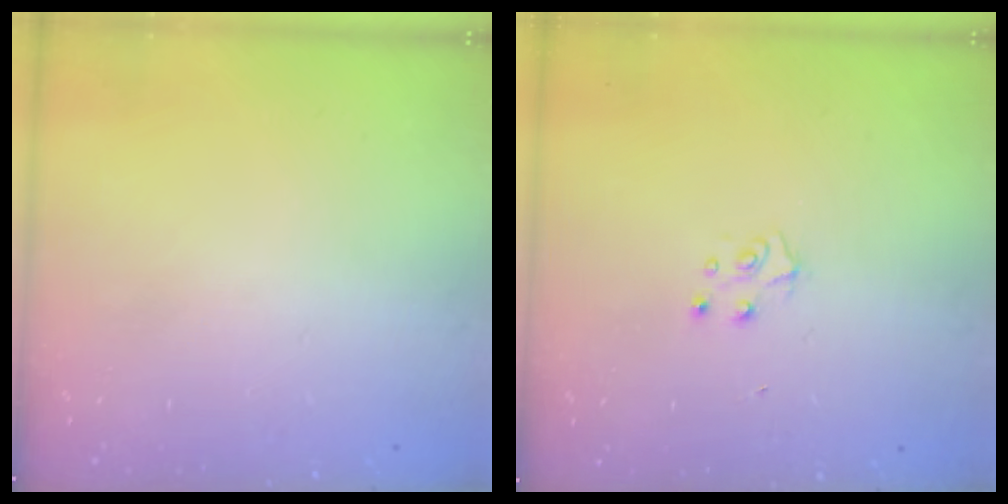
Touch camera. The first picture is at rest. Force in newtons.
{"total": 5.1, "press": 5.1, "slide": 0.5}